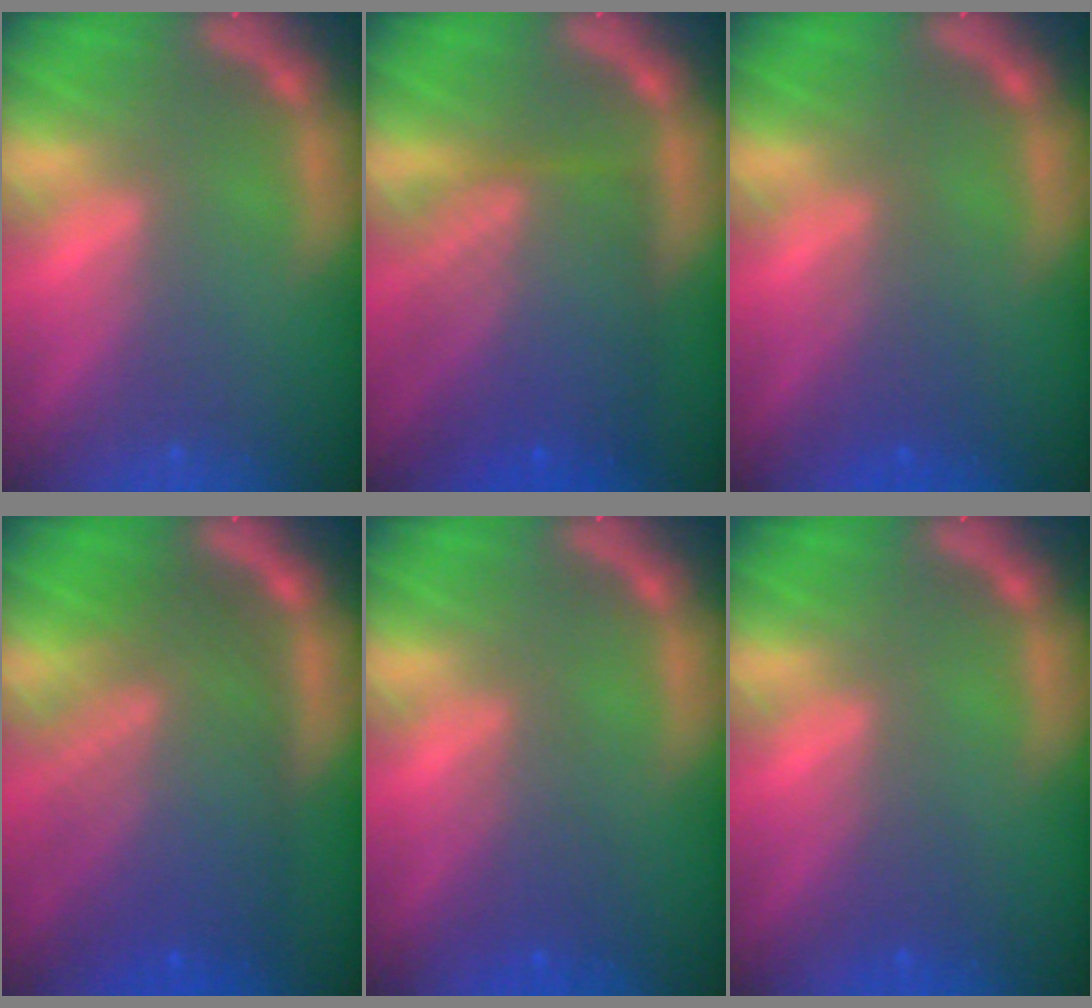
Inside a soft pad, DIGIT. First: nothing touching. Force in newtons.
{"total": 9.0}
{"total": 2.5}
{"total": 10.0}
{"total": 2.5}
{"total": 1.5}